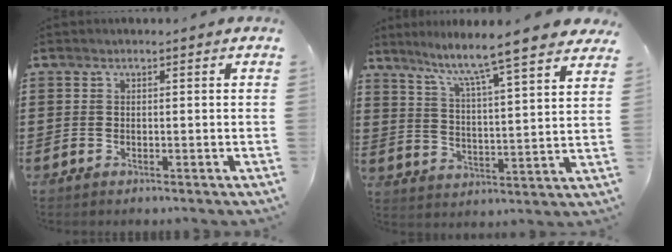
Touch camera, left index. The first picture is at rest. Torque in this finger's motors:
{"motor_torque": [1.09, -1.05, 0.81, 0.21]}